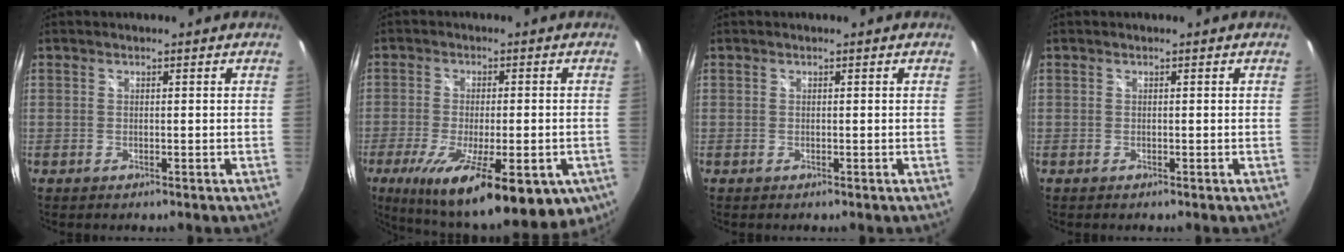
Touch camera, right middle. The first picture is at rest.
{"total": 22.5, "force": [-12.2, 6.6, 17.8], "torque": [-0.300, -0.077, -0.172]}
{"total": 0.0}
{"total": 0.0}